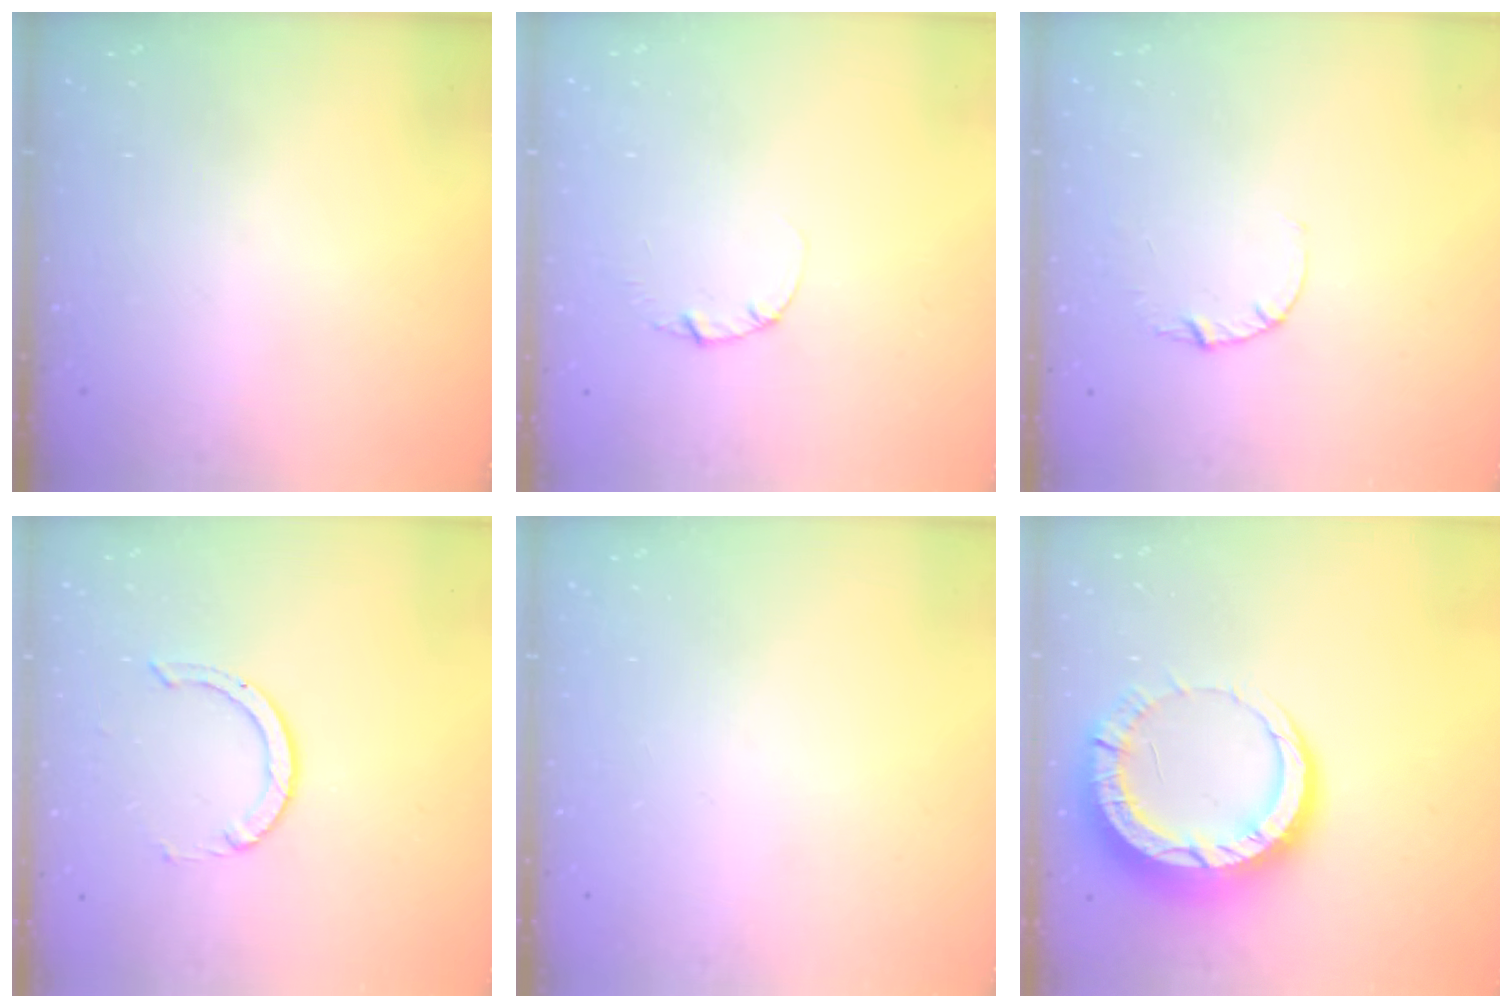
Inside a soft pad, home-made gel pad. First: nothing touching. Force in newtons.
{"total": 1.3, "press": 1.3, "slide": 0.2}
{"total": 2.8, "press": 2.8, "slide": 0.3}
{"total": 3.0, "press": 3.0, "slide": 0.3}
{"total": 0.0}
{"total": 13.4, "press": 13.3, "slide": 1.4}